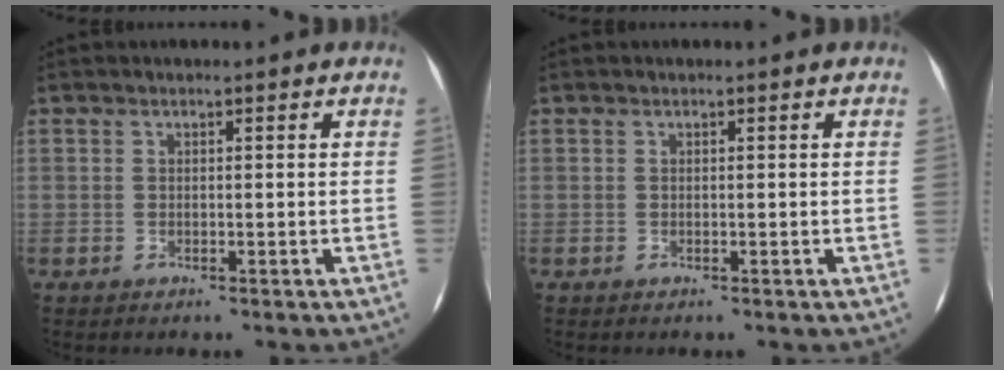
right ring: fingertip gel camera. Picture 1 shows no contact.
{"total": 0.0}